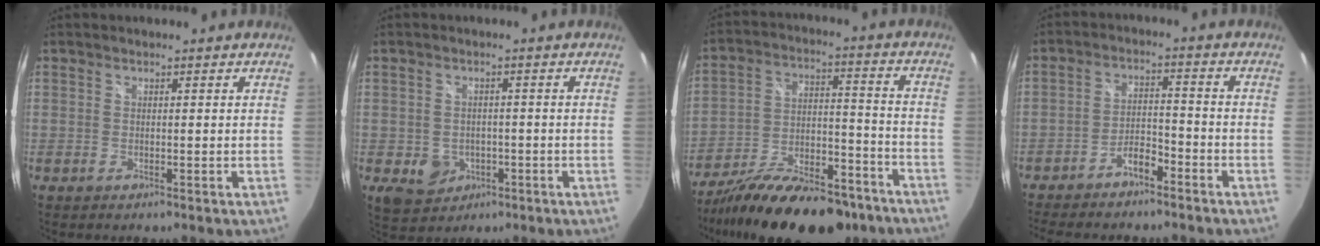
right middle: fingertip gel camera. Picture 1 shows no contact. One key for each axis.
{"total": 6.1, "fx": -2.1, "fy": 5.2, "fz": 2.5, "tx": -0.059, "ty": -0.001, "tz": -0.017}
{"total": 23.0, "fx": -17.4, "fy": 8.1, "fz": 12.7, "tx": -0.220, "ty": -0.014, "tz": -0.262}
{"total": 7.7, "fx": -6.5, "fy": 2.3, "fz": 3.6, "tx": -0.082, "ty": 0.014, "tz": -0.108}